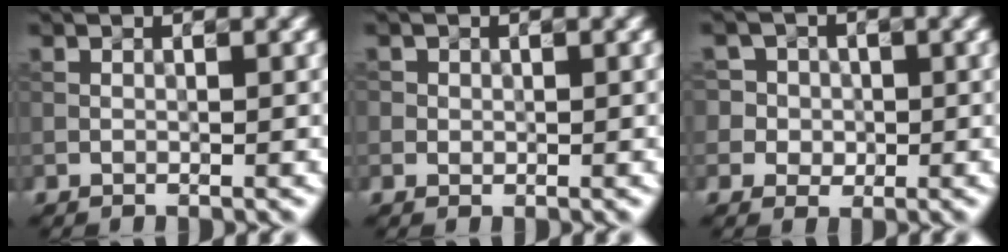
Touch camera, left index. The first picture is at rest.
{"total": 0.8, "force": [0.3, 0.6, 0.3], "torque": [-0.005, 0.002, 0.007]}
{"total": 5.5, "force": [1.7, 4.9, 1.7], "torque": [-0.025, 0.035, 0.007]}